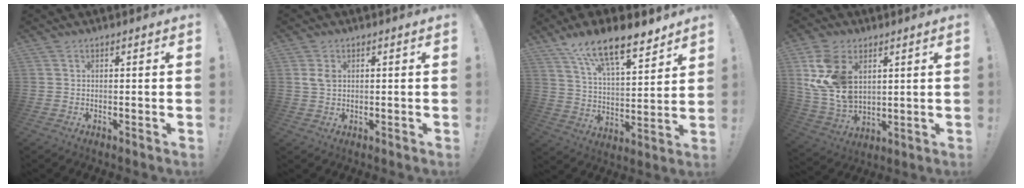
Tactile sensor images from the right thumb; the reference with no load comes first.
{"total": 3.1, "force": [1.0, 2.2, 1.9], "torque": [-0.025, -0.001, 0.017]}
{"total": 15.6, "force": [11.7, 5.1, 9.1], "torque": [-0.152, -0.078, 0.205]}
{"total": 15.5, "force": [5.3, 10.7, 9.9], "torque": [-0.195, -0.031, 0.103]}